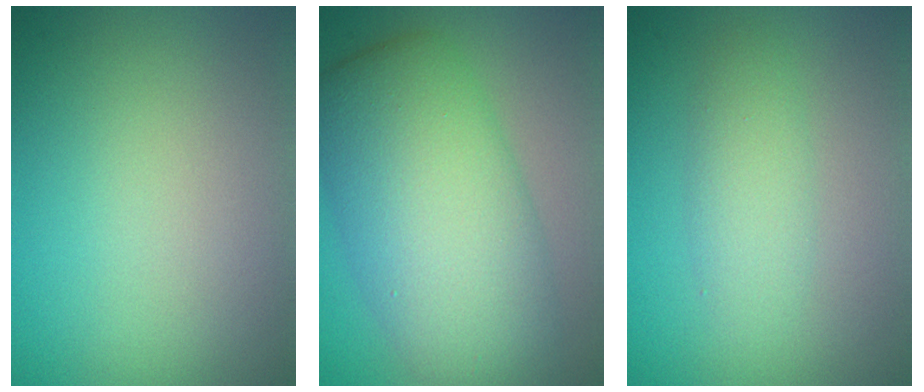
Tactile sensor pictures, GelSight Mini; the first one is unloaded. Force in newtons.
{"total": 9.4, "press": 9.4, "slide": 0.1}
{"total": 2.3, "press": 2.3, "slide": 0.1}